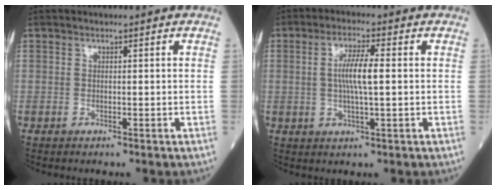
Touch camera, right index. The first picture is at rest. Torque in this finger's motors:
{"motor_torque": [0.31, 0.03, 0.18, 0.10]}